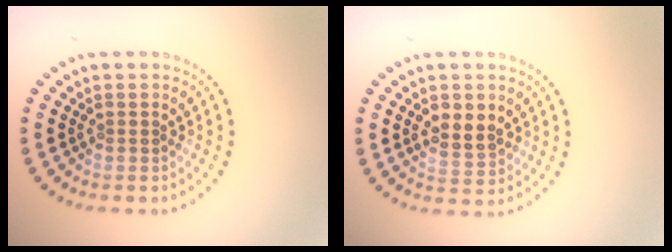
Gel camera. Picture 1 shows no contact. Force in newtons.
{"total": 2.9, "press": 2.9, "slide": 0.7}